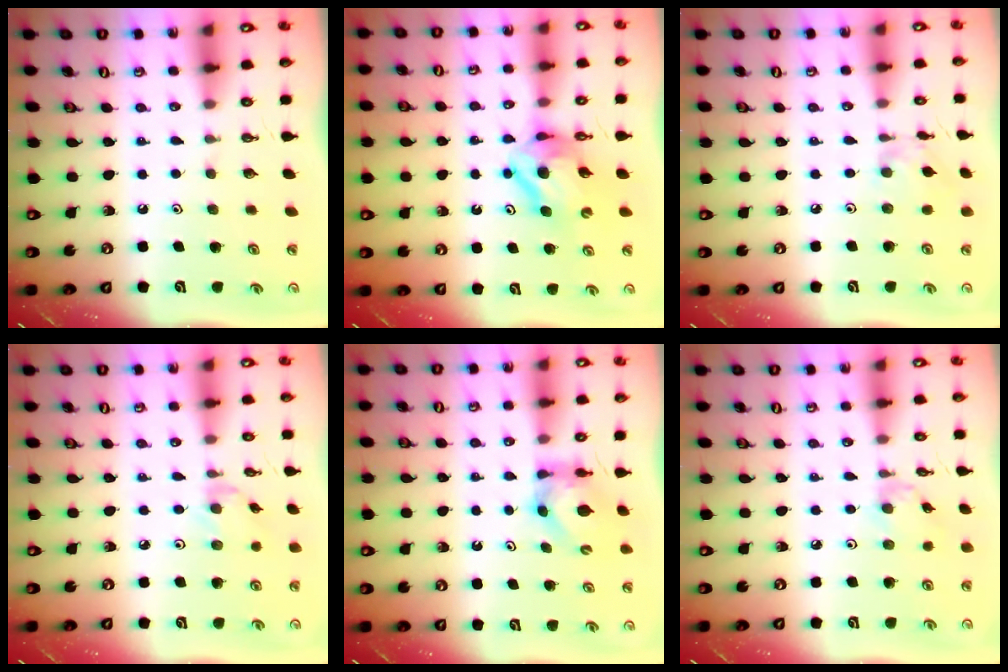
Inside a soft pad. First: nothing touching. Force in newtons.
{"total": 9.1, "press": 9.1, "slide": 0.9}
{"total": 2.2, "press": 2.2, "slide": 0.0}
{"total": 2.4, "press": 2.4, "slide": 0.3}
{"total": 6.3, "press": 6.3, "slide": 0.4}
{"total": 2.6, "press": 2.5, "slide": 0.5}